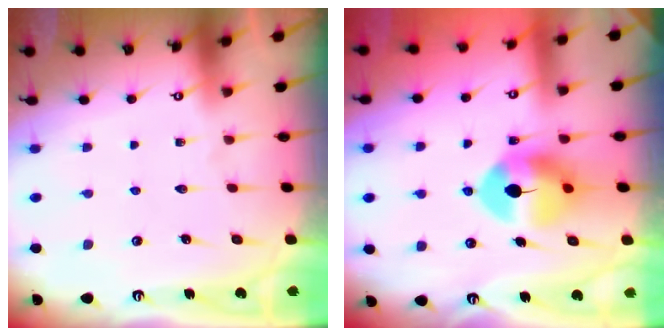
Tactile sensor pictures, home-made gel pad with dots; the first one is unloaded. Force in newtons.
{"total": 9.8, "press": 9.8, "slide": 1.0}